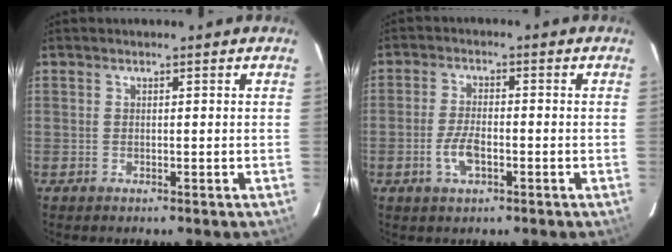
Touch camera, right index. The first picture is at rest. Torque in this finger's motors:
{"motor_torque": [0.71, -0.24, 0.31, 0.06]}